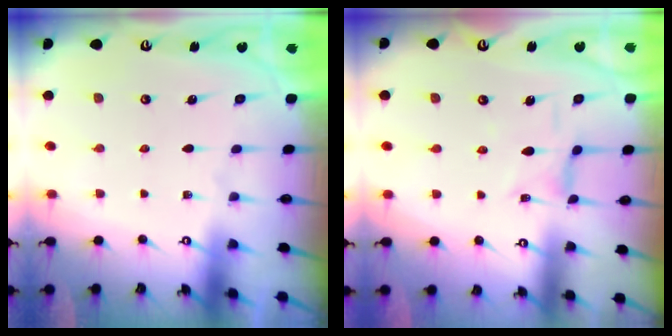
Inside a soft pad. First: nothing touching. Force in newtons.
{"total": 2.3, "press": 2.3, "slide": 0.5}